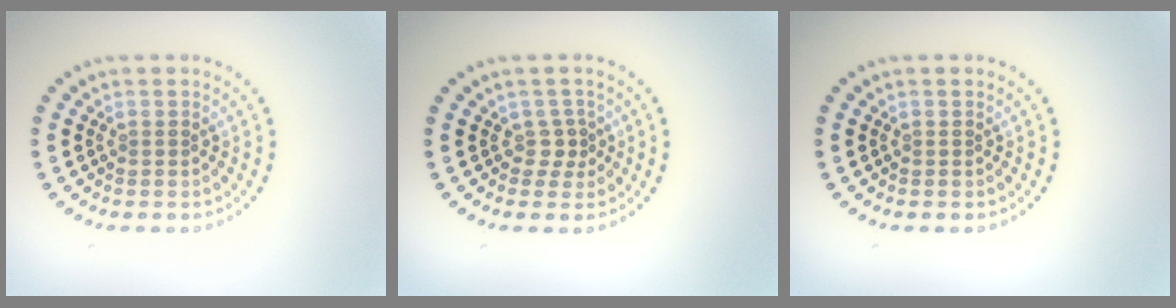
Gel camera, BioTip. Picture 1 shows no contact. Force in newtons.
{"total": 1.3, "press": 0.9, "slide": 0.9}
{"total": 0.0}